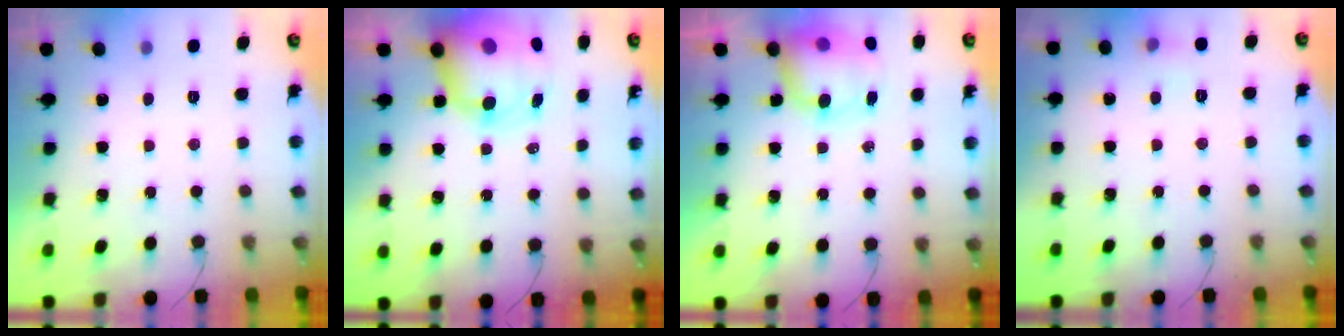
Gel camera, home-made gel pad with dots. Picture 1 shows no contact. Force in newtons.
{"total": 15.5, "press": 15.0, "slide": 3.7}
{"total": 8.8, "press": 8.4, "slide": 2.7}
{"total": 4.9, "press": 4.6, "slide": 1.4}